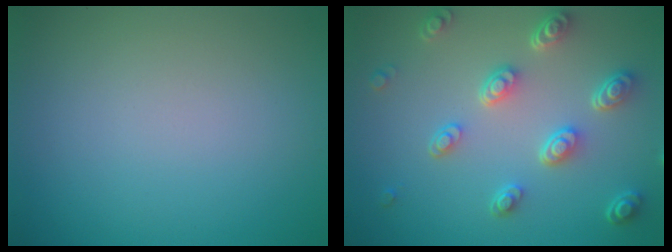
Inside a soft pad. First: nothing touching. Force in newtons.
{"total": 4.7, "press": 3.5, "slide": 3.2}